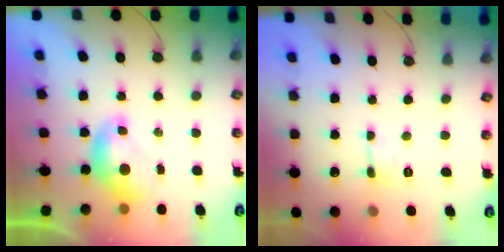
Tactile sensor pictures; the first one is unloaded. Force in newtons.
{"total": 0.0}